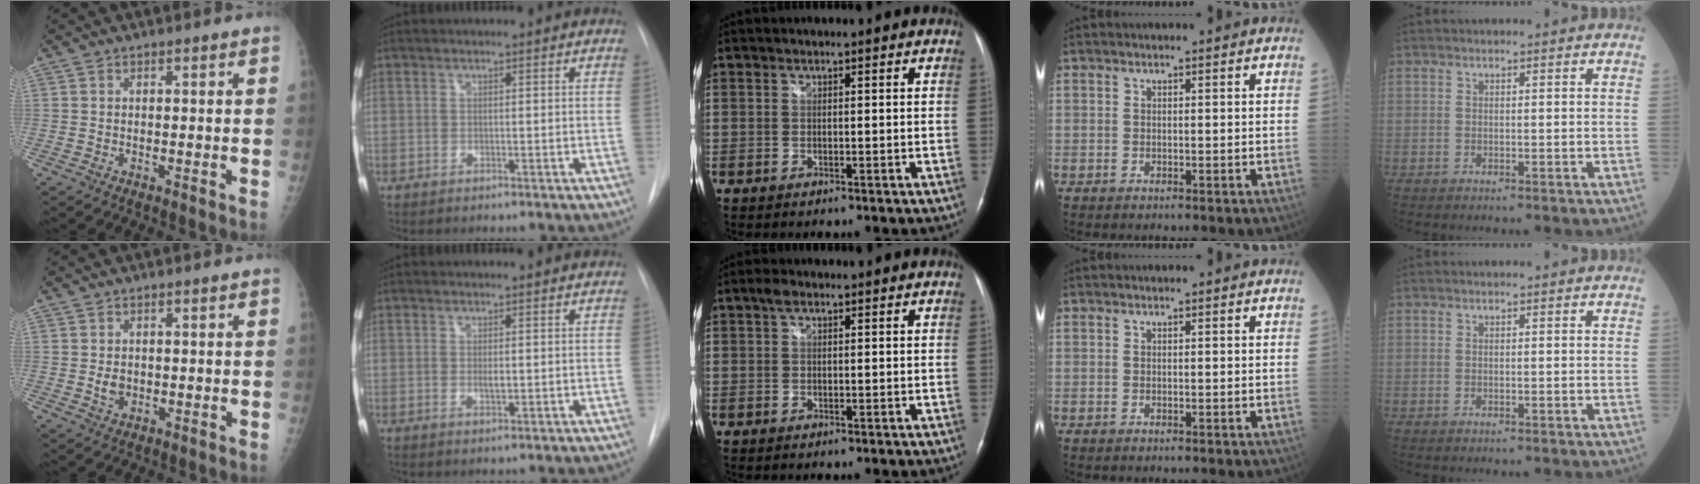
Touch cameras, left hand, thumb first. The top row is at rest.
{"thumb": {"total": 2.2, "force": [0.1, 1.6, 1.4], "torque": [-0.018, -0.002, 0.006]}, "index": {"total": 1.1, "force": [-0.5, 0.3, 0.9], "torque": [-0.017, -0.008, -0.008]}, "middle": {"total": 1.3, "force": [0.7, 0.6, 0.9], "torque": [-0.022, 0.012, 0.014]}}